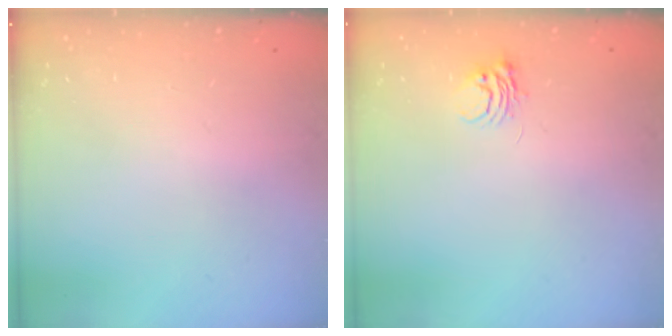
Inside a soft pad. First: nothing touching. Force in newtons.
{"total": 4.3, "press": 4.3, "slide": 0.3}